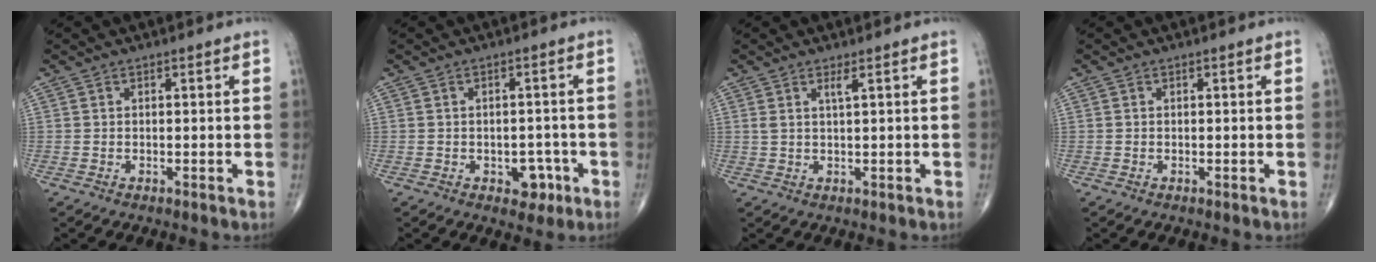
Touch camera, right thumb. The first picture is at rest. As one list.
[{"total": 4.2, "force": [-1.8, 2.9, 2.5], "torque": [-0.008, 0.012, -0.020]}, {"total": 1.8, "force": [1.0, 0.0, 1.5], "torque": [-0.035, -0.007, 0.021]}, {"total": 0.0}]